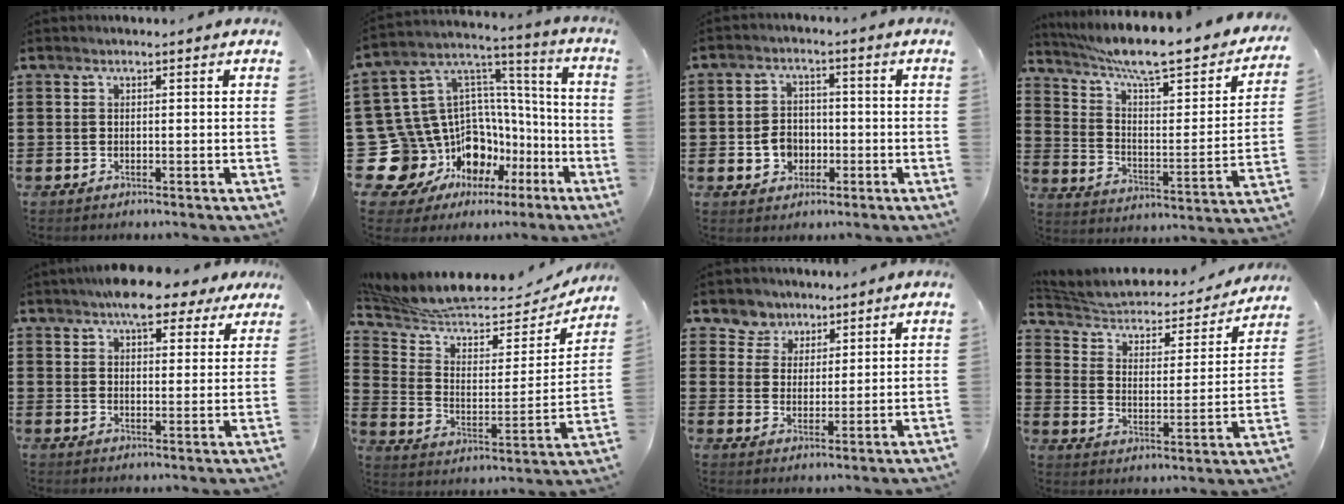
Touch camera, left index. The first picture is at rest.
{"total": 16.0, "force": [-6.7, 13.6, 5.0], "torque": [-0.146, -0.026, -0.069]}
{"total": 4.4, "force": [-1.2, 3.7, 2.0], "torque": [-0.039, 0.002, -0.026]}
{"total": 8.8, "force": [7.0, 0.6, 5.2], "torque": [-0.123, -0.058, 0.114]}
{"total": 7.5, "force": [5.8, 2.7, 3.8], "torque": [-0.066, -0.010, 0.103]}
{"total": 7.6, "force": [6.8, 2.0, 2.7], "torque": [-0.091, -0.051, 0.116]}
{"total": 4.6, "force": [3.3, 3.1, -0.3], "torque": [-0.020, -0.003, 0.060]}
{"total": 3.6, "force": [2.9, 1.6, 1.5], "torque": [-0.048, -0.026, 0.040]}